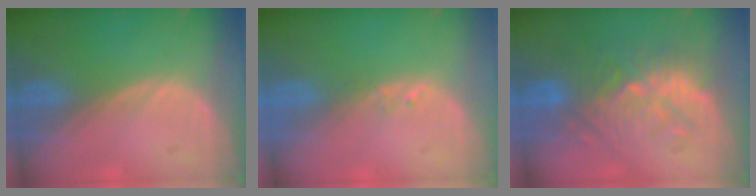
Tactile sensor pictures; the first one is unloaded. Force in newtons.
{"total": 0.6, "press": 0.6, "slide": 0.1}
{"total": 9.3, "press": 9.1, "slide": 1.8}